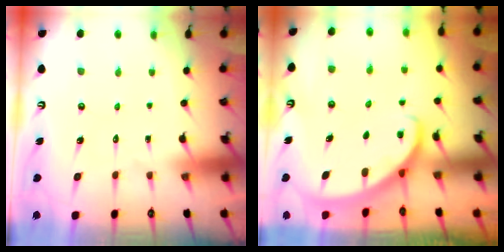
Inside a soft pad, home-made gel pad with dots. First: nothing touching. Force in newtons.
{"total": 2.3, "press": 2.3, "slide": 0.2}